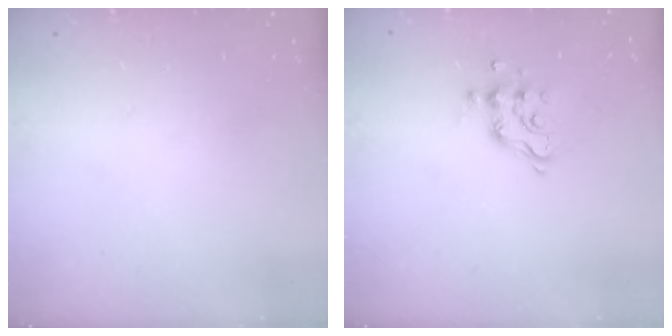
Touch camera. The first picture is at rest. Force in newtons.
{"total": 9.1, "press": 9.0, "slide": 0.7}